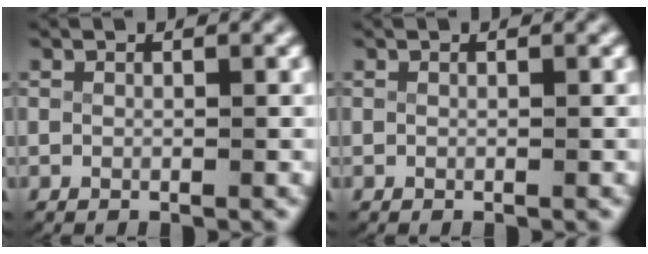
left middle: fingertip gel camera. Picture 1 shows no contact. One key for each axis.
{"total": 0.0}